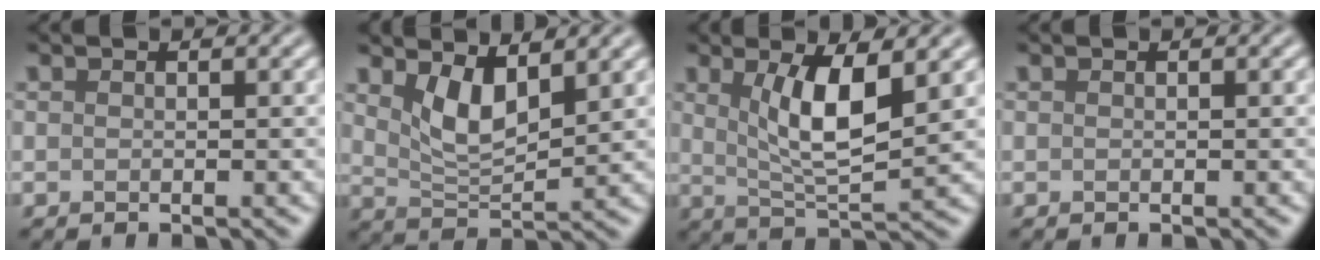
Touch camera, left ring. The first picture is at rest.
{"total": 4.0, "force": [2.1, 1.5, 3.1], "torque": [-0.065, -0.010, 0.043]}
{"total": 5.6, "force": [1.7, 1.5, 5.2], "torque": [-0.094, -0.010, 0.034]}
{"total": 0.0}